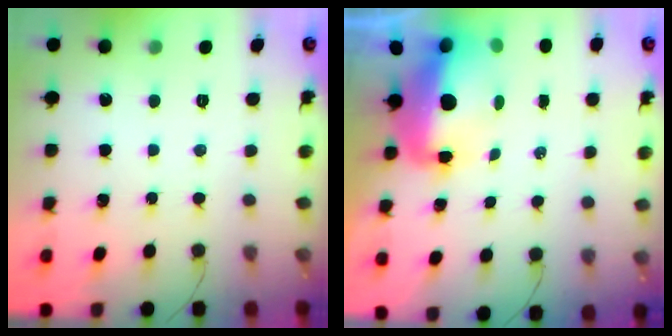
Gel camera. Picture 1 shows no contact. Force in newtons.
{"total": 11.0, "press": 10.7, "slide": 2.6}